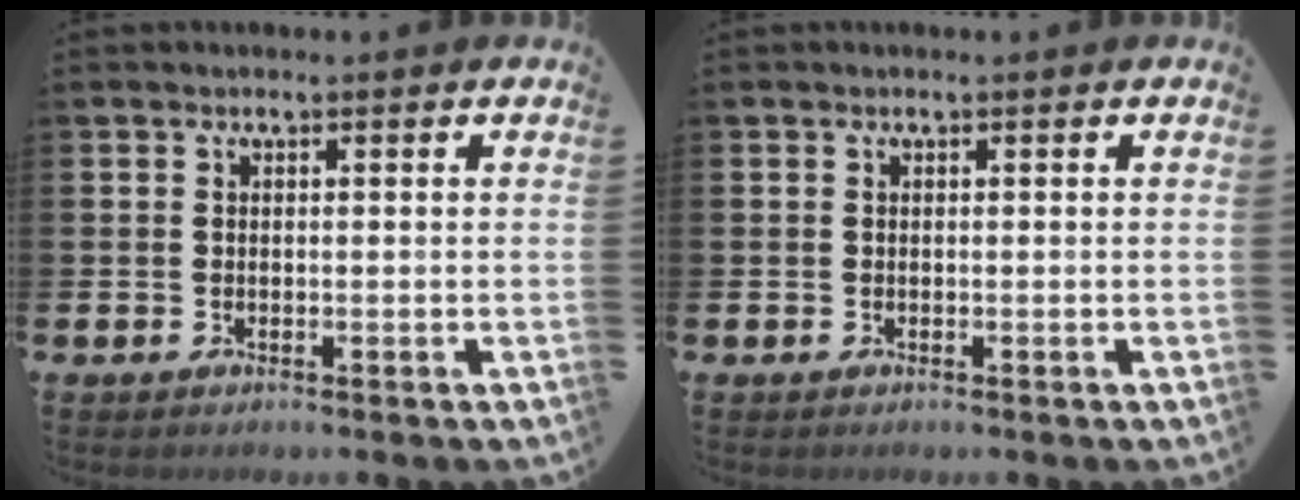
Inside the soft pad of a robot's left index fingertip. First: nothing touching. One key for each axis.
{"total": 0.0}